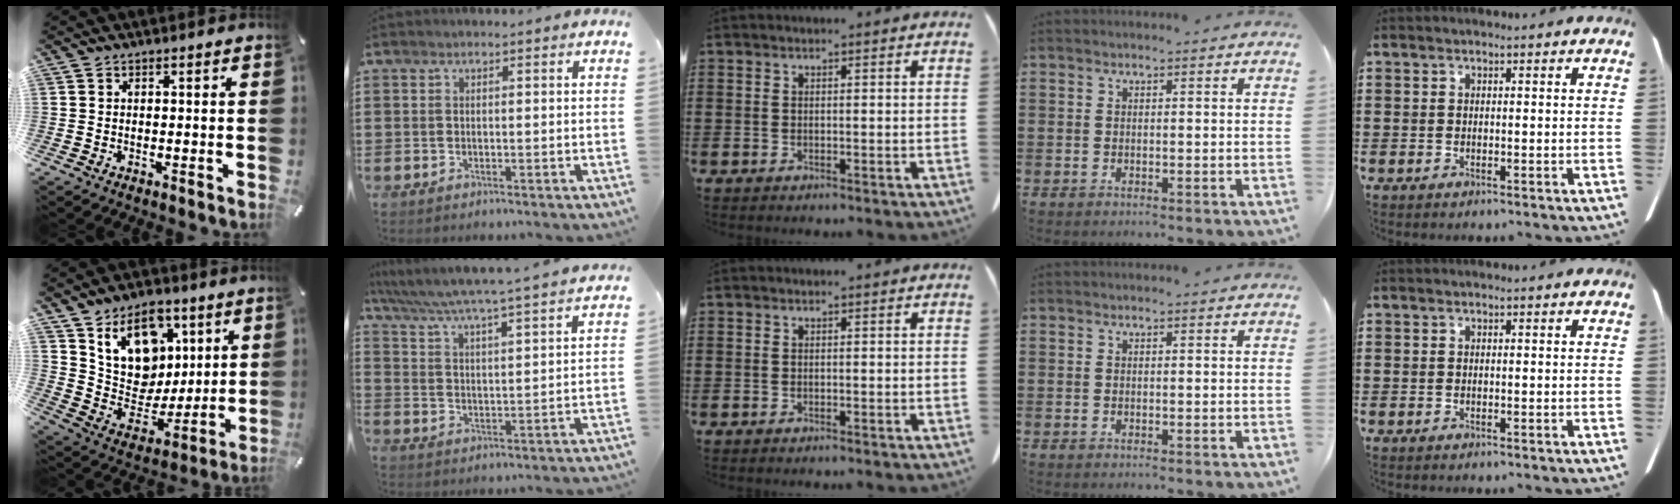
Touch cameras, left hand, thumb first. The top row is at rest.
{"thumb": {"total": 15.1, "force": [7.6, 11.6, 5.9], "torque": [-0.097, -0.049, 0.151]}, "index": {"total": 4.4, "force": [4.0, -0.8, 1.6], "torque": [-0.053, -0.039, 0.058]}}